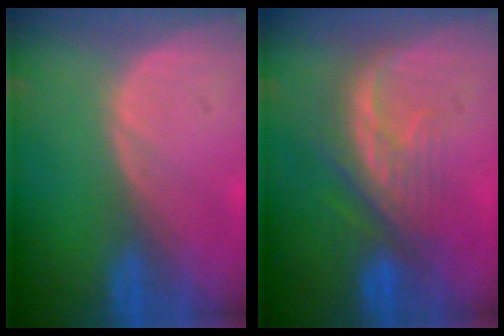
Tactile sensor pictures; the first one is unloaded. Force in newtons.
{"total": 8.3, "press": 7.5, "slide": 3.5}